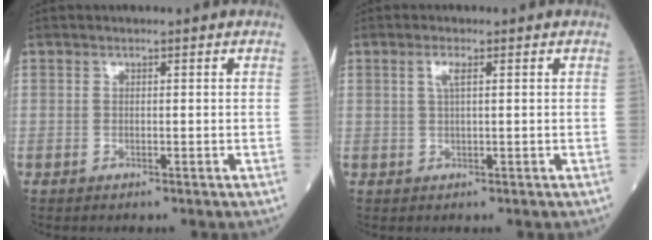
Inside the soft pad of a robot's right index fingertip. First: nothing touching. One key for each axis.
{"total": 2.0, "fx": 0.8, "fy": 0.2, "fz": 1.8, "tx": -0.041, "ty": 0.004, "tz": 0.014}